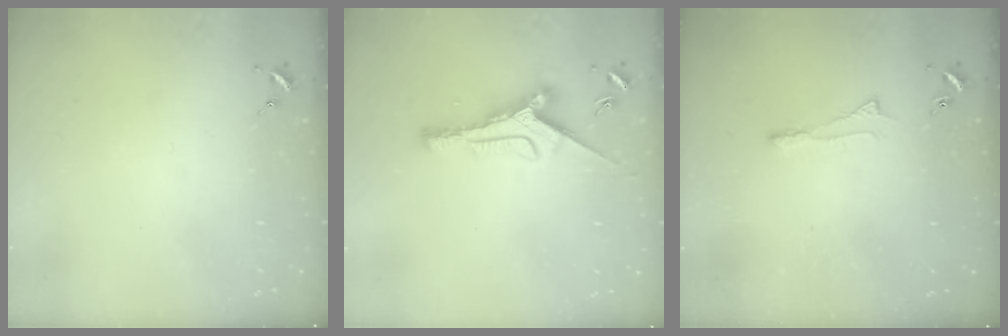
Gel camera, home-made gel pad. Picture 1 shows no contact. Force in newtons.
{"total": 9.1, "press": 9.1, "slide": 0.2}
{"total": 3.4, "press": 3.3, "slide": 0.7}